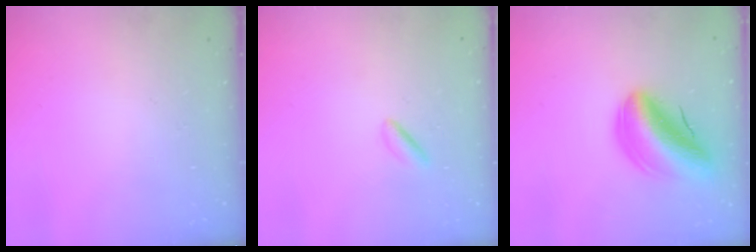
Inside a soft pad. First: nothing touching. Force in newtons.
{"total": 1.5, "press": 1.3, "slide": 0.7}
{"total": 17.4, "press": 16.9, "slide": 4.0}